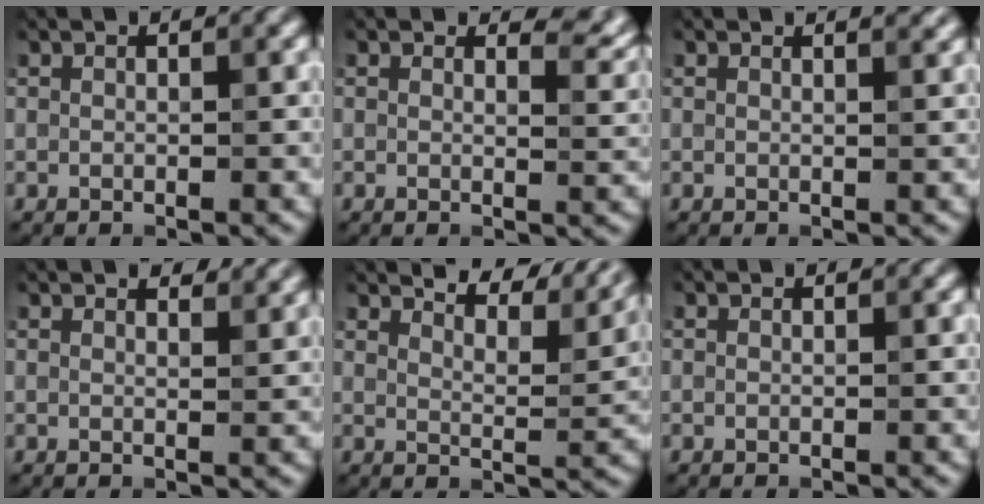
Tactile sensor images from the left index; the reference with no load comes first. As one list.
[{"total": 2.7, "force": [1.8, 1.0, 1.8], "torque": [-0.021, -0.003, 0.027]}, {"total": 1.8, "force": [1.5, 0.5, 0.8], "torque": [-0.005, -0.001, 0.008]}, {"total": 2.8, "force": [2.4, 0.7, 1.2], "torque": [-0.015, 0.004, 0.028]}, {"total": 8.4, "force": [7.5, 1.6, 3.4], "torque": [-0.050, 0.014, 0.095]}, {"total": 0.0}]